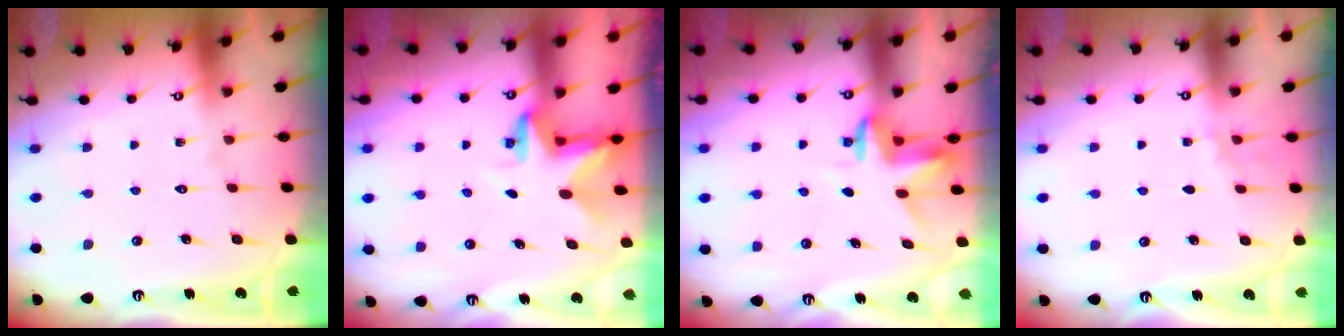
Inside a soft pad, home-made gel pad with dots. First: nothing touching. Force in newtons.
{"total": 3.0, "press": 3.0, "slide": 0.2}
{"total": 3.5, "press": 3.5, "slide": 0.2}
{"total": 2.2, "press": 1.9, "slide": 1.1}